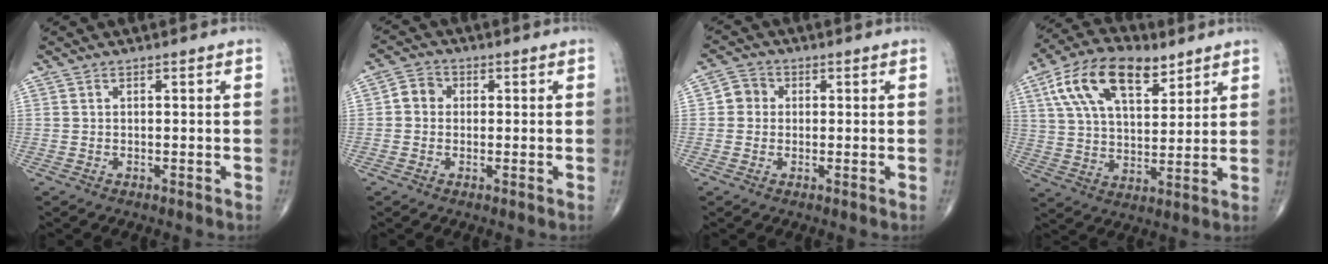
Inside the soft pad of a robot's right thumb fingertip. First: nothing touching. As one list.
[{"total": 3.8, "force": [0.1, 3.3, 1.7], "torque": [-0.016, 0.011, -0.007]}, {"total": 3.6, "force": [0.2, 3.3, 1.2], "torque": [-0.002, 0.007, -0.005]}, {"total": 16.9, "force": [8.6, 8.6, 11.8], "torque": [-0.187, -0.015, 0.154]}]